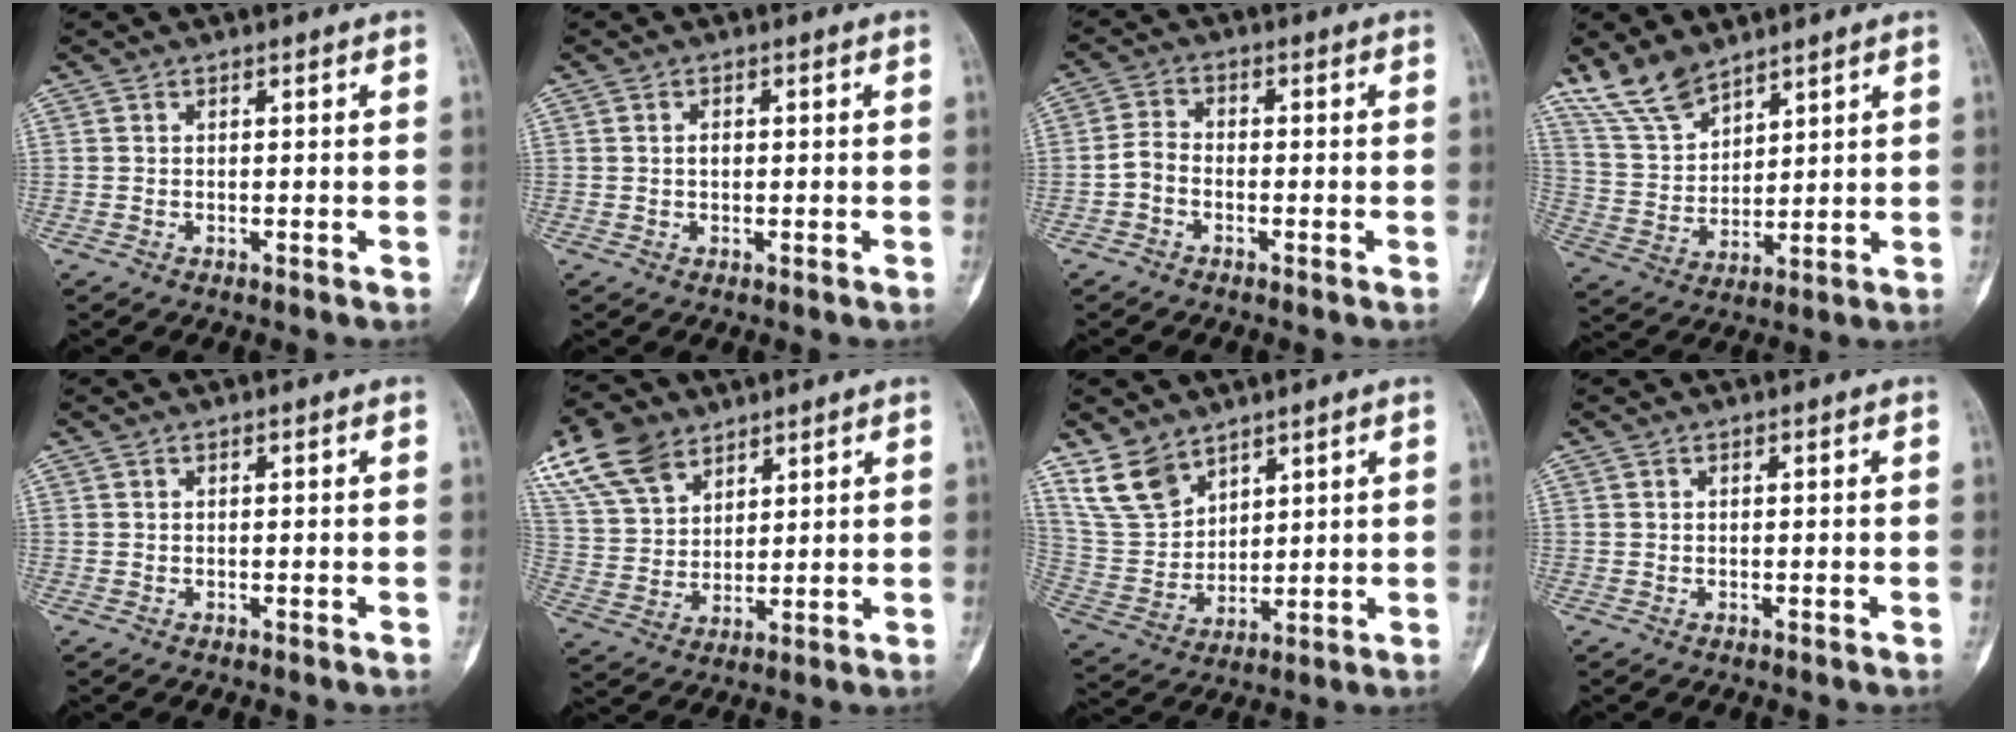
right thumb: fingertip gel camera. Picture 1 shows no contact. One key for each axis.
{"total": 0.9, "fx": 0.1, "fy": 0.6, "fz": 0.7, "tx": -0.012, "ty": 0.002, "tz": 0.000}
{"total": 3.4, "fx": -1.5, "fy": 2.3, "fz": 2.0, "tx": -0.035, "ty": 0.015, "tz": -0.036}
{"total": 9.5, "fx": 7.8, "fy": 4.0, "fz": 3.8, "tx": -0.069, "ty": -0.034, "tz": 0.170}
{"total": 0.0}
{"total": 13.5, "fx": 8.6, "fy": 8.2, "fz": 6.4, "tx": -0.111, "ty": -0.014, "tz": 0.174}
{"total": 10.1, "fx": 7.2, "fy": 6.0, "fz": 3.8, "tx": -0.064, "ty": -0.033, "tz": 0.162}
{"total": 0.0}